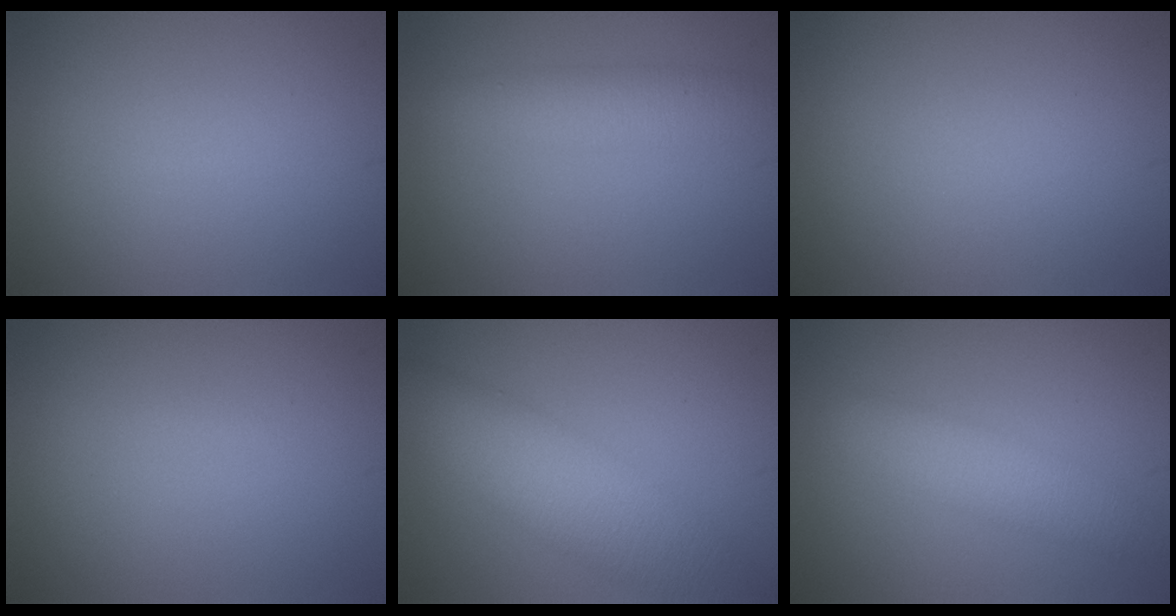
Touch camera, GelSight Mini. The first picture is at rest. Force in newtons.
{"total": 2.9, "press": 2.9, "slide": 0.1}
{"total": 0.0}
{"total": 0.0}
{"total": 7.5, "press": 7.5, "slide": 0.3}
{"total": 3.8, "press": 3.8, "slide": 0.1}